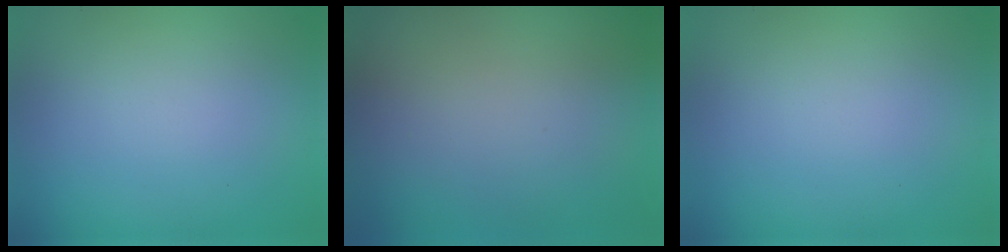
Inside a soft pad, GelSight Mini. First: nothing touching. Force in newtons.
{"total": 0.0}
{"total": 0.0}